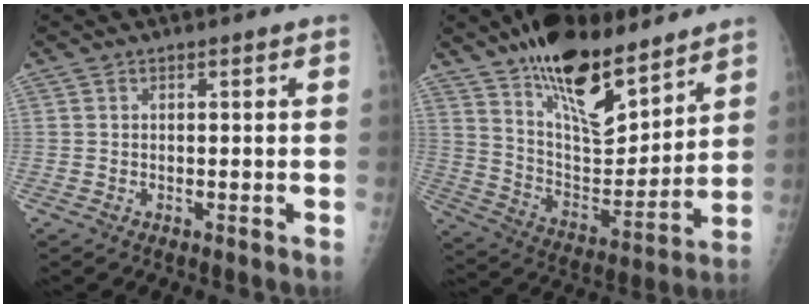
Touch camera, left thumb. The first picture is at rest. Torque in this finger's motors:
{"motor_torque": [2.17, -0.78, 1.65, -1.11, 0.20]}